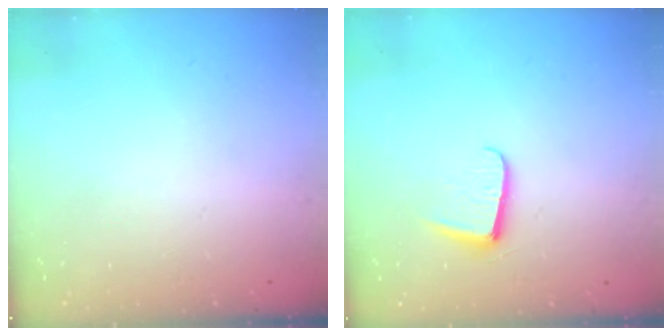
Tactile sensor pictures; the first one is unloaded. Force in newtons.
{"total": 5.9, "press": 5.9, "slide": 0.6}